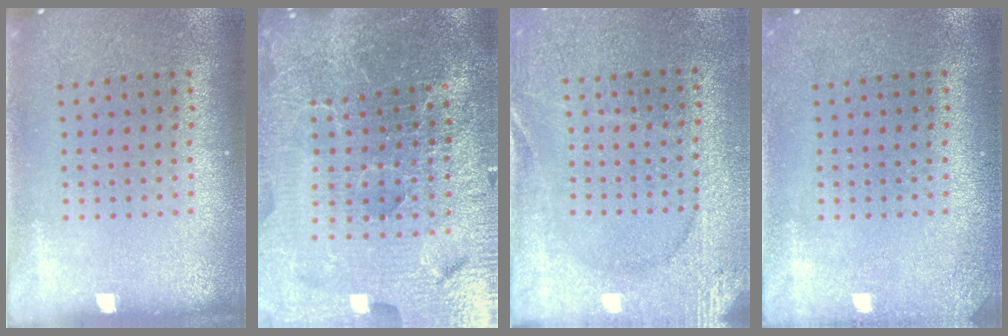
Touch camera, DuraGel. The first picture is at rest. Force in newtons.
{"total": 6.7, "press": 5.8, "slide": 3.3}
{"total": 2.7, "press": 2.7, "slide": 0.3}
{"total": 1.2, "press": 1.2, "slide": 0.1}